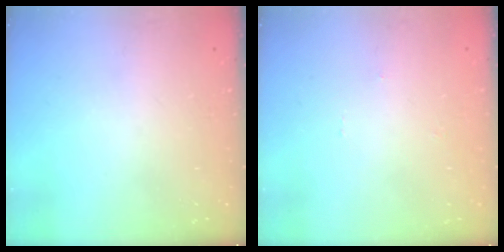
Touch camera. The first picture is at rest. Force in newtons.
{"total": 0.0}